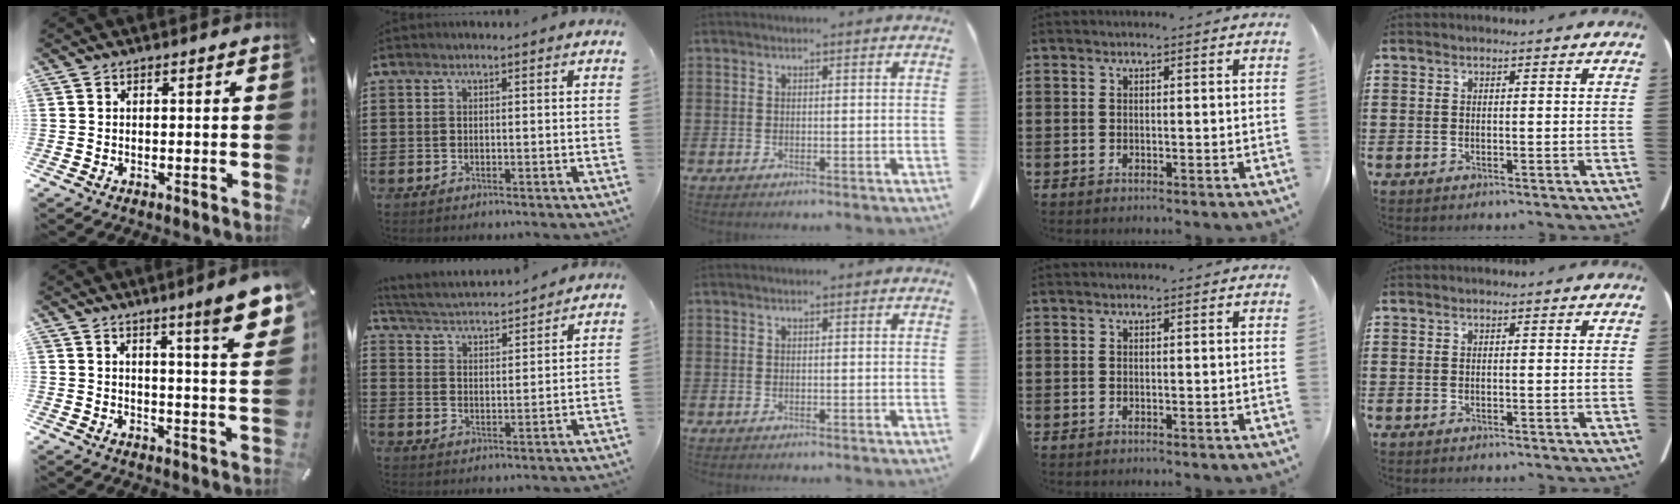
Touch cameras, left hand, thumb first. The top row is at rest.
{"thumb": {"total": 10.2, "force": [6.8, 1.0, 7.5], "torque": [-0.108, -0.043, 0.109]}, "index": {"total": 3.2, "force": [3.2, -0.1, 0.3], "torque": [-0.027, -0.028, 0.048]}}